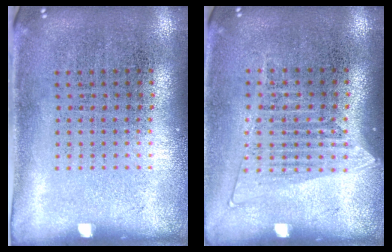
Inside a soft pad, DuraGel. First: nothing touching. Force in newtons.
{"total": 1.4, "press": 1.3, "slide": 0.6}